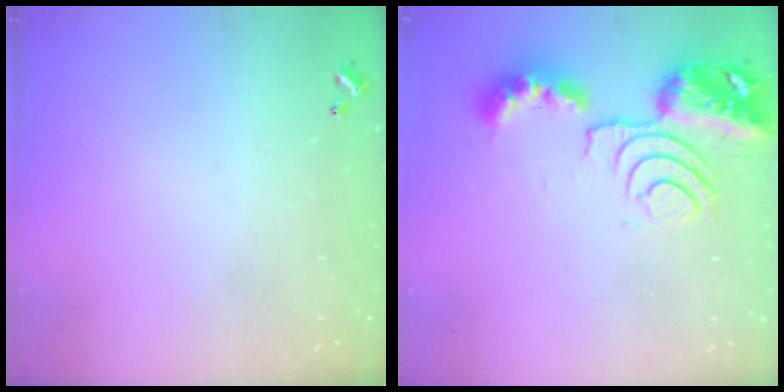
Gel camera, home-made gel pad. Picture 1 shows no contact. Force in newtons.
{"total": 12.8, "press": 12.7, "slide": 1.7}